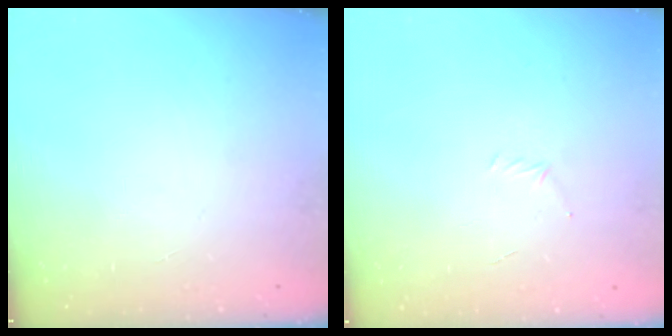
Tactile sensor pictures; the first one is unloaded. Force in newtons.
{"total": 2.9, "press": 2.8, "slide": 0.8}